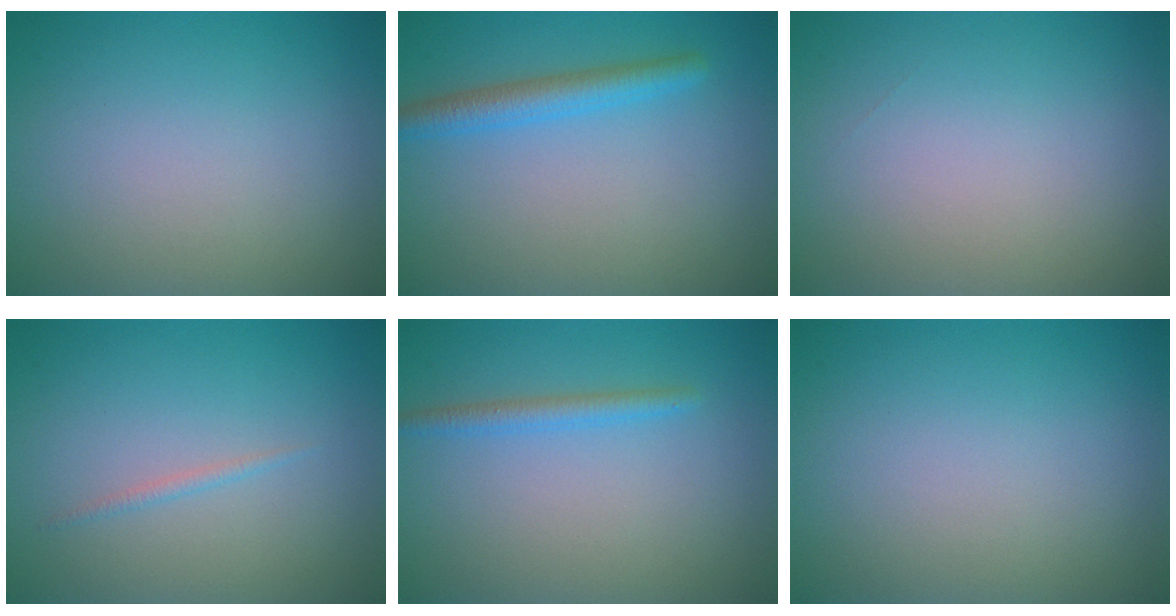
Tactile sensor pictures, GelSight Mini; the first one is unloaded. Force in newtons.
{"total": 2.8, "press": 2.8, "slide": 0.1}
{"total": 0.0}
{"total": 0.6, "press": 0.6, "slide": 0.0}
{"total": 1.7, "press": 1.7, "slide": 0.0}
{"total": 0.0}